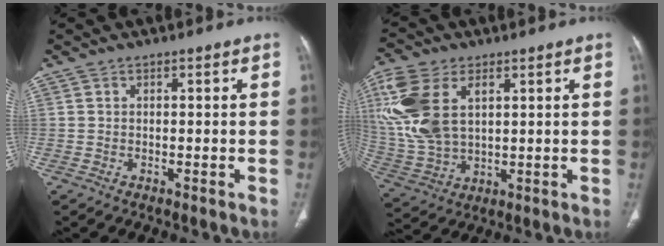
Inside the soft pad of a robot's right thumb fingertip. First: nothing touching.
{"total": 16.4, "force": [4.8, 9.9, 12.1], "torque": [-0.274, -0.005, 0.103]}